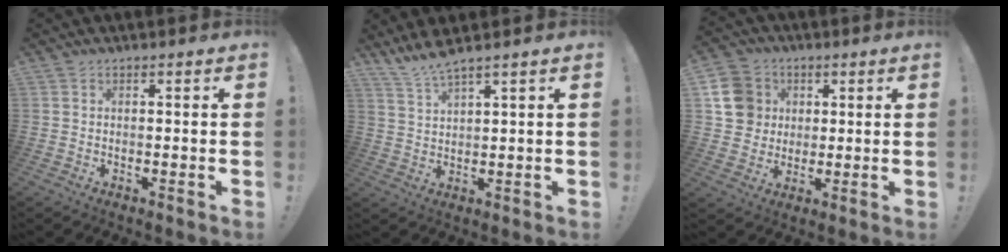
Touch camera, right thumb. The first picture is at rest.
{"total": 5.2, "force": [4.6, -0.2, 2.4], "torque": [-0.059, -0.024, 0.084]}
{"total": 12.3, "force": [3.3, 11.0, 4.2], "torque": [-0.055, -0.010, 0.071]}